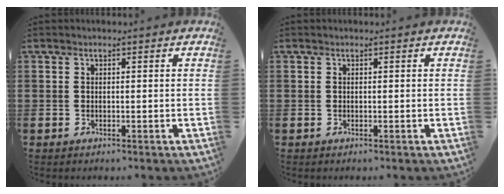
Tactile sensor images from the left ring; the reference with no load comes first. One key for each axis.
{"total": 0.0}